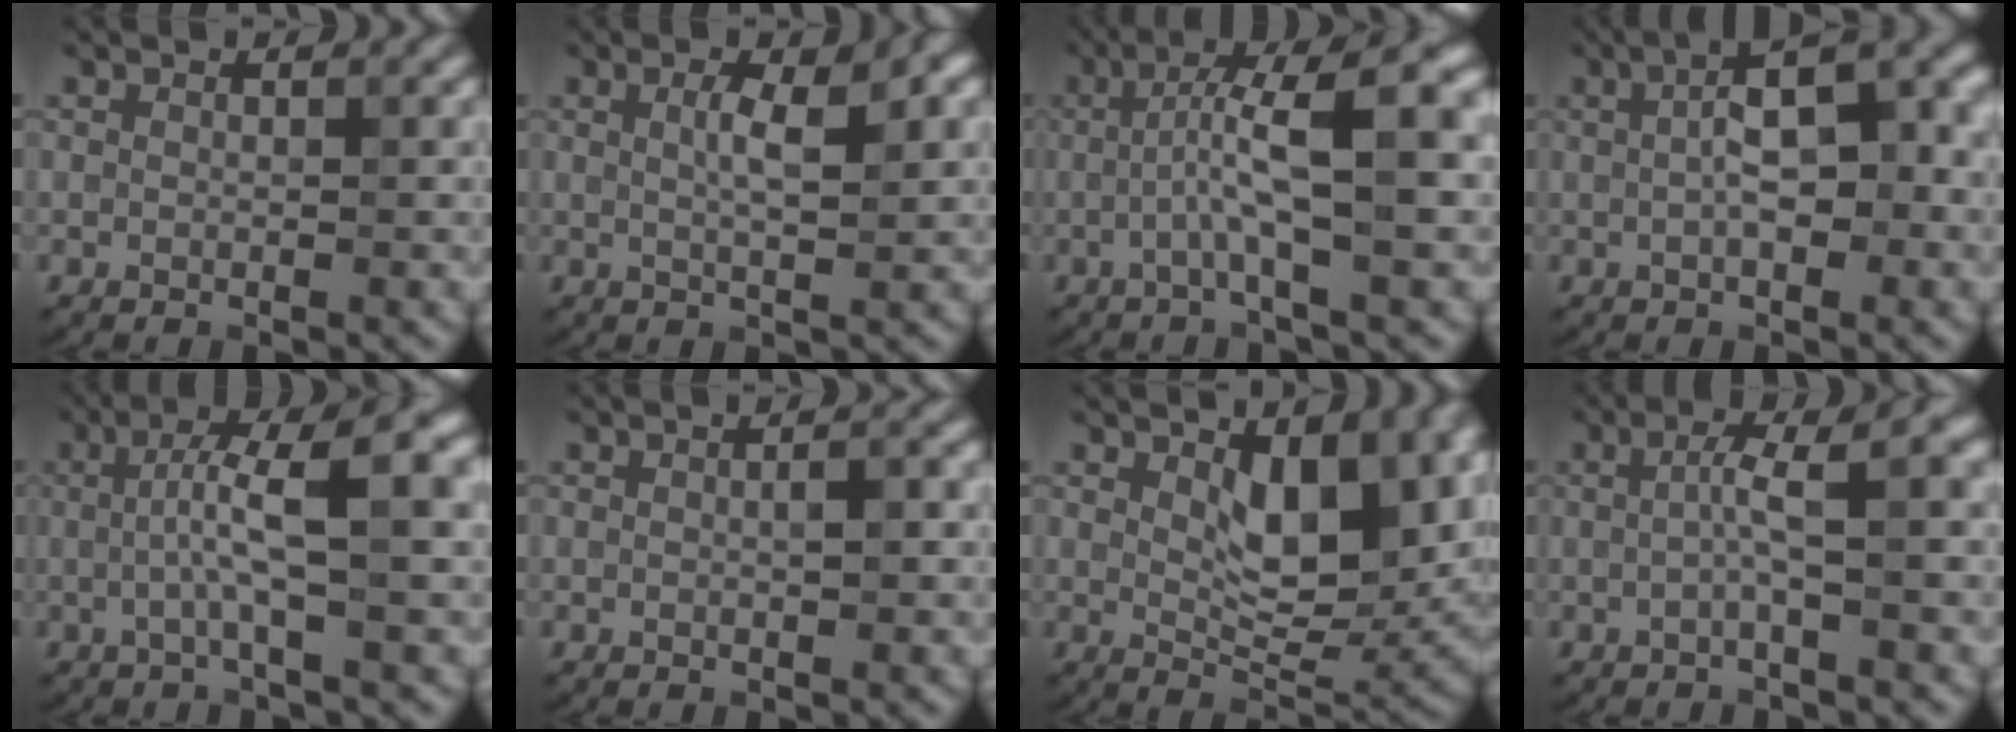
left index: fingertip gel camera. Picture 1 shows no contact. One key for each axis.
{"total": 3.4, "fx": 1.0, "fy": 0.7, "fz": 3.1, "tx": -0.049, "ty": 0.004, "tz": 0.014}
{"total": 8.5, "fx": -0.1, "fy": 1.7, "fz": 8.3, "tx": -0.127, "ty": 0.021, "tz": -0.009}
{"total": 8.3, "fx": 0.9, "fy": 3.2, "fz": 7.6, "tx": -0.114, "ty": 0.019, "tz": 0.006}
{"total": 7.2, "fx": 0.3, "fy": 1.4, "fz": 7.1, "tx": -0.114, "ty": 0.019, "tz": -0.003}
{"total": 1.3, "fx": 0.0, "fy": 0.3, "fz": 1.3, "tx": -0.020, "ty": 0.001, "tz": 0.002}
{"total": 8.2, "fx": 2.5, "fy": 4.0, "fz": 6.7, "tx": -0.102, "ty": -0.011, "tz": 0.043}
{"total": 3.6, "fx": -0.1, "fy": 0.5, "fz": 3.5, "tx": -0.061, "ty": 0.011, "tz": -0.006}